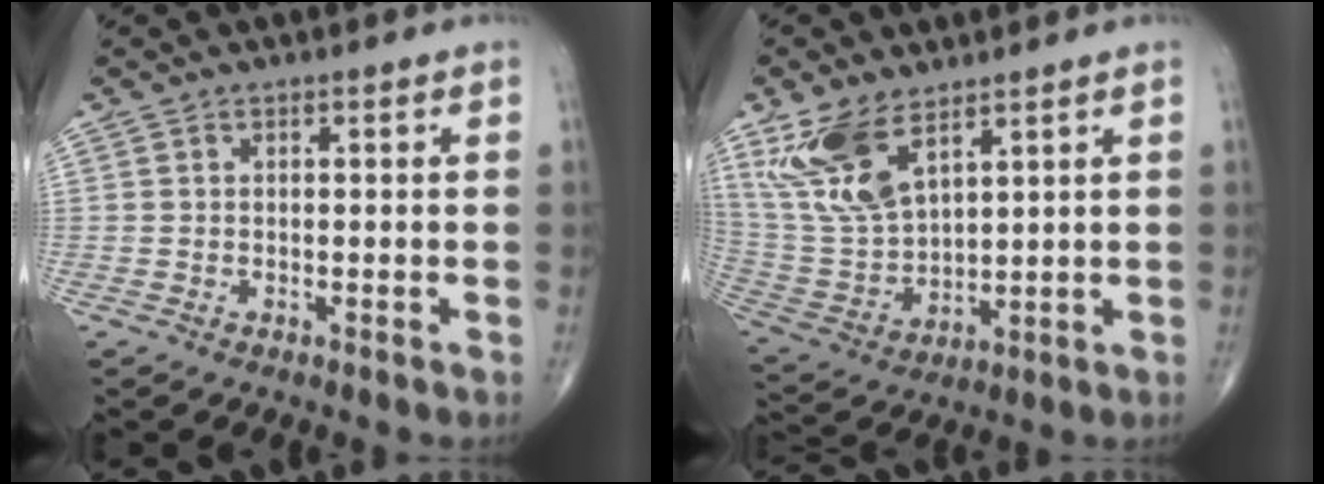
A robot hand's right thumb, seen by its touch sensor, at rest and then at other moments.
{"total": 12.9, "force": [7.5, 5.9, 8.7], "torque": [-0.176, -0.028, 0.166]}